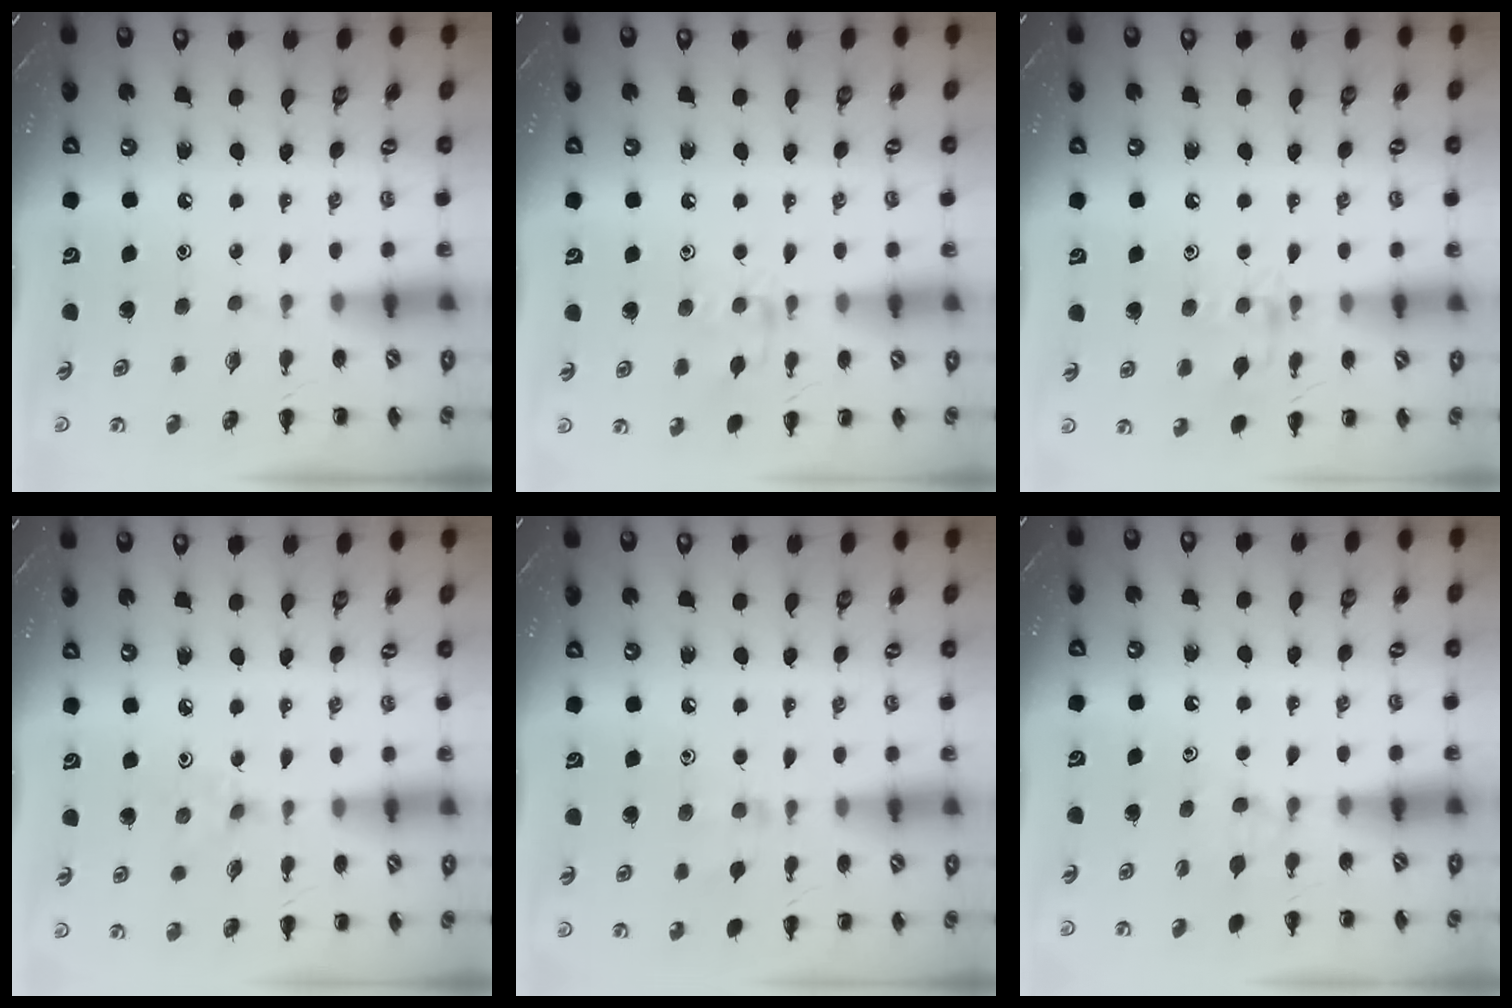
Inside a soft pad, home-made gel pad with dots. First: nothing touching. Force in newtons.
{"total": 8.3, "press": 8.3, "slide": 0.8}
{"total": 10.2, "press": 10.2, "slide": 0.7}
{"total": 1.9, "press": 1.8, "slide": 0.7}
{"total": 6.6, "press": 6.3, "slide": 2.0}
{"total": 4.2, "press": 3.9, "slide": 1.4}